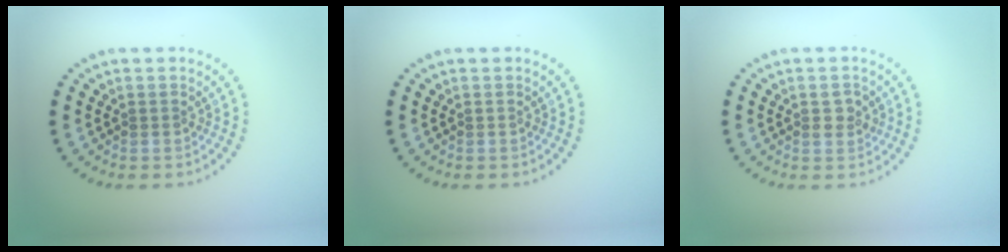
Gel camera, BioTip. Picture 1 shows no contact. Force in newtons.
{"total": 0.0}
{"total": 1.6, "press": 1.5, "slide": 0.3}